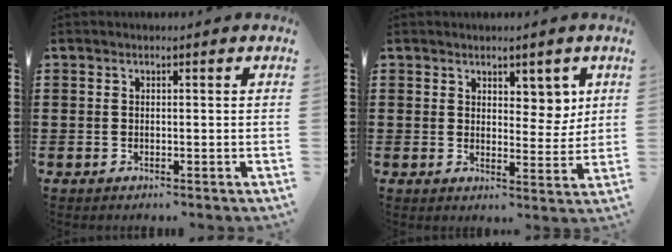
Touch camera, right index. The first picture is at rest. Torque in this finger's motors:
{"motor_torque": [-0.21, 0.34, 0.09, 0.01]}